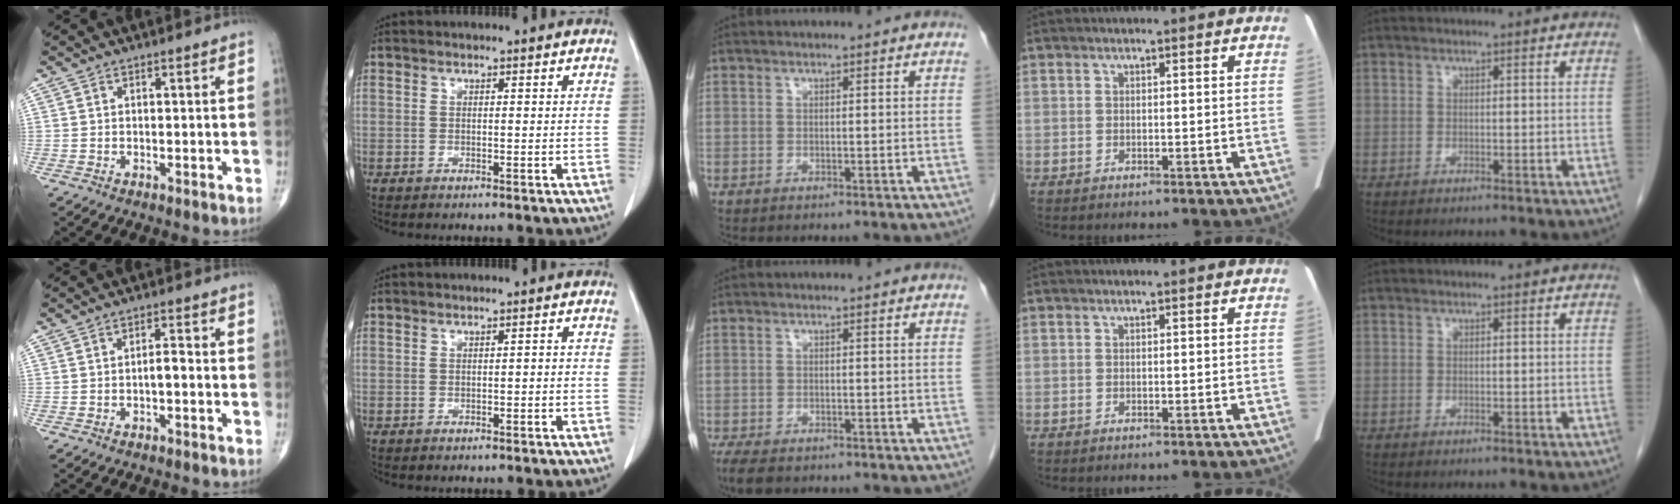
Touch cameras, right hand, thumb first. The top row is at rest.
{"thumb": {"total": 2.3, "force": [-0.6, 0.9, 2.0], "torque": [-0.028, 0.010, -0.011]}, "index": {"total": 0.7, "force": [-0.3, 0.2, 0.5], "torque": [-0.012, 0.001, -0.002]}, "middle": {"total": 5.0, "force": [-3.8, 1.9, 2.5], "torque": [-0.048, -0.014, -0.059]}}